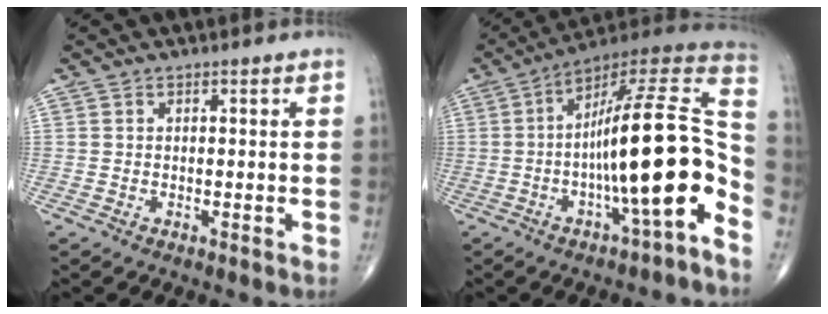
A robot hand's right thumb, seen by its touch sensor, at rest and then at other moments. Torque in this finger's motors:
{"motor_torque": [2.61, 2.40, 1.45, -1.32, 0.61]}